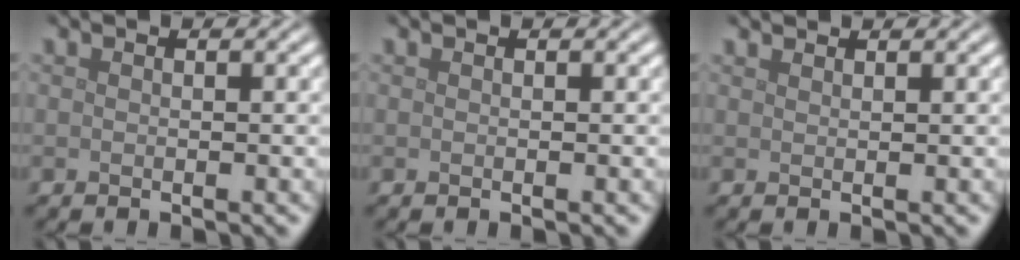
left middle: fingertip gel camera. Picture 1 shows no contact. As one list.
[{"total": 0.0}, {"total": 1.5, "force": [1.5, 0.2, 0.3], "torque": [-0.007, -0.001, 0.019]}]